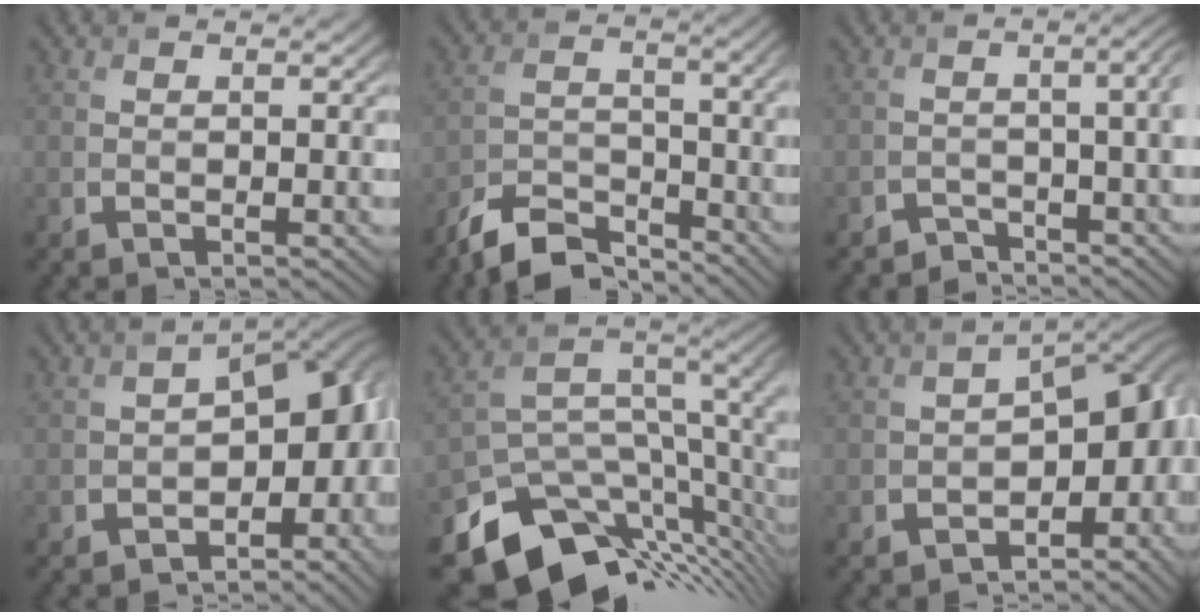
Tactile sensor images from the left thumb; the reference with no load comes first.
{"total": 8.3, "force": [-7.0, 2.7, 3.5], "torque": [-0.065, -0.007, -0.146]}
{"total": 3.5, "force": [-2.6, 1.0, 2.1], "torque": [-0.027, 0.001, -0.048]}
{"total": 11.0, "force": [-2.8, 6.5, 8.4], "torque": [-0.089, -0.018, -0.037]}
{"total": 12.7, "force": [-6.1, 7.8, 8.0], "torque": [-0.173, -0.044, -0.081]}
{"total": 11.2, "force": [-3.0, 6.4, 8.6], "torque": [-0.091, -0.020, -0.036]}